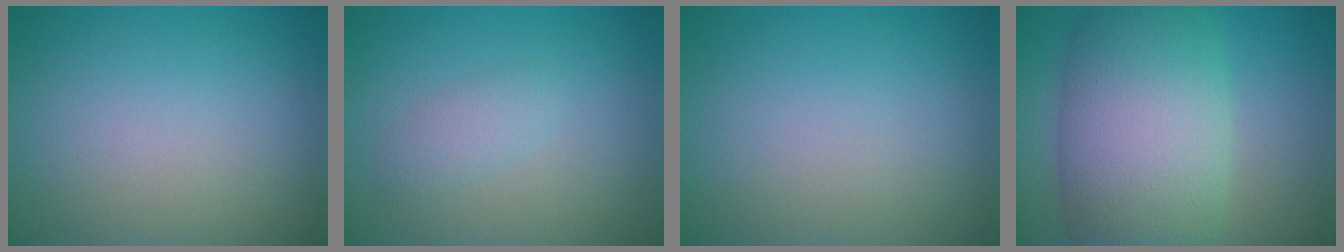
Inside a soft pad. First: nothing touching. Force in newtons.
{"total": 1.6, "press": 1.6, "slide": 0.1}
{"total": 0.0}
{"total": 11.3, "press": 11.3, "slide": 0.5}